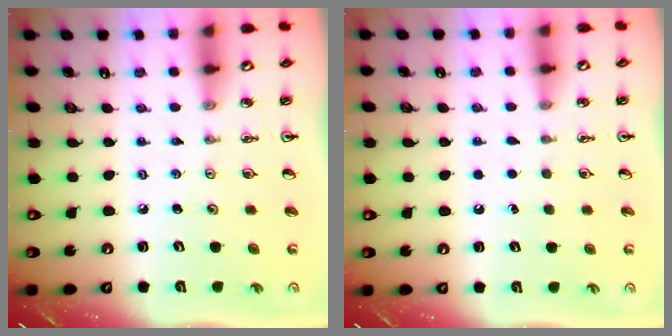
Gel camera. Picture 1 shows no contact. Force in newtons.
{"total": 1.5, "press": 1.5, "slide": 0.1}